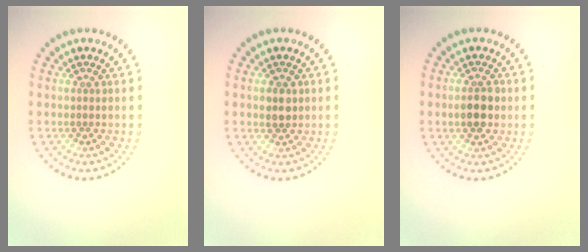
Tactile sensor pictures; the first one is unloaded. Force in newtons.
{"total": 1.4, "press": 1.4, "slide": 0.2}
{"total": 2.9, "press": 2.9, "slide": 0.2}